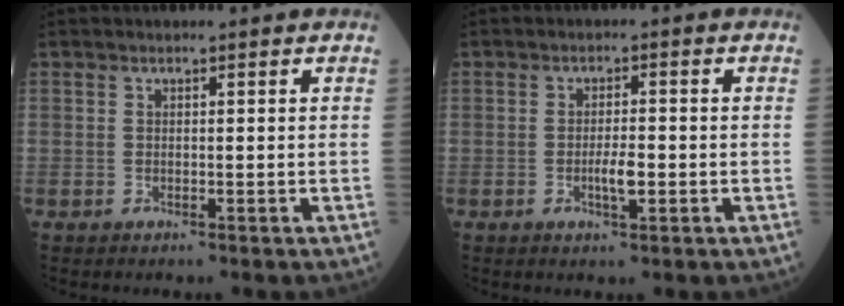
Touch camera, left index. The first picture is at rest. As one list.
[{"total": 2.7, "force": [-1.0, 0.5, 2.4], "torque": [-0.044, -0.003, -0.017]}]